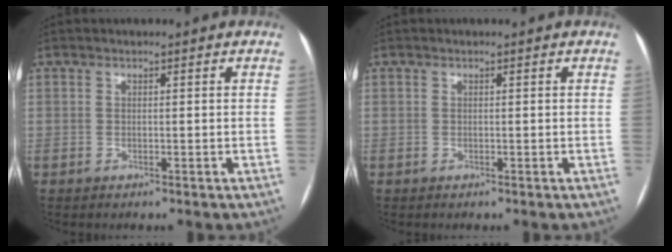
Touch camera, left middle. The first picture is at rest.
{"total": 0.0}